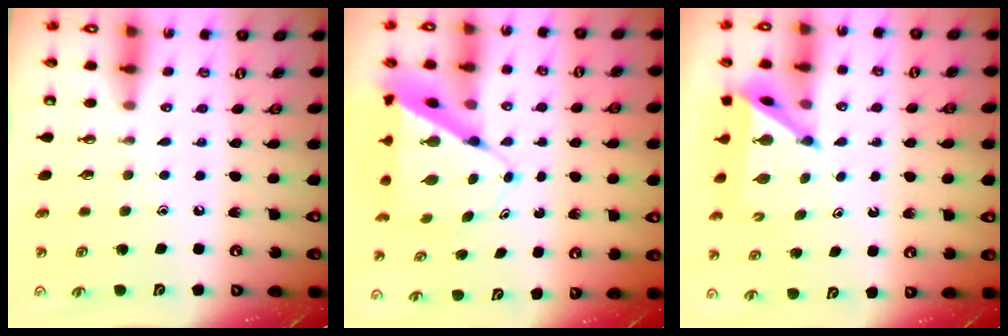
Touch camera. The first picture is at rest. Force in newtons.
{"total": 9.4, "press": 9.4, "slide": 0.8}
{"total": 6.6, "press": 6.5, "slide": 0.6}